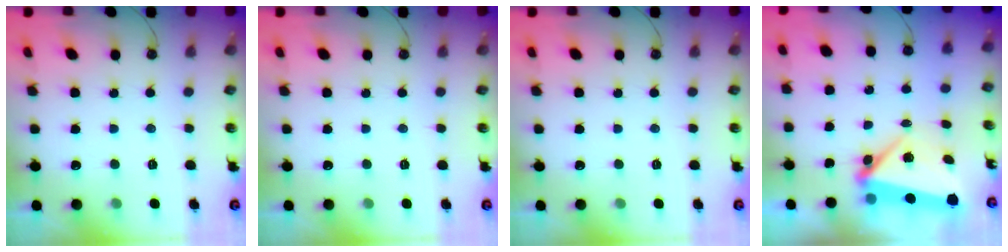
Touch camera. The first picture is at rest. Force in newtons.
{"total": 0.0}
{"total": 0.0}
{"total": 7.5, "press": 6.5, "slide": 3.7}